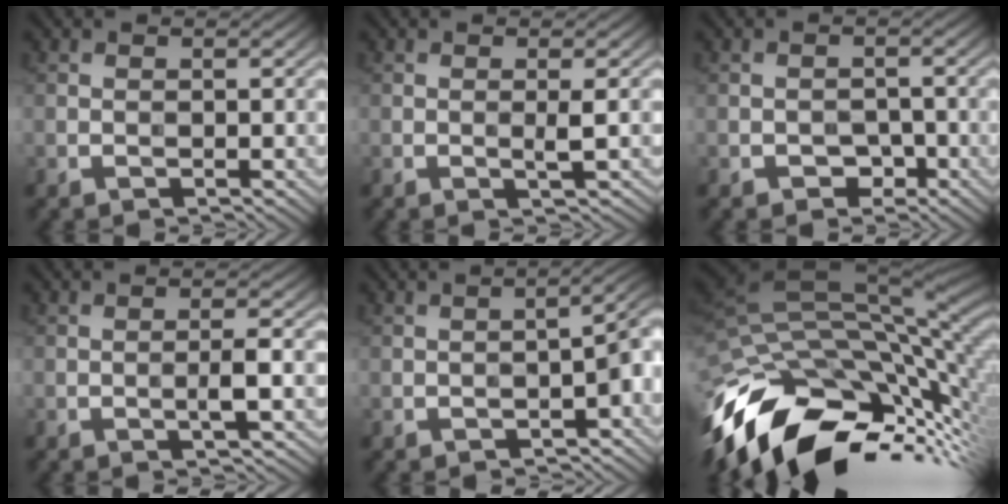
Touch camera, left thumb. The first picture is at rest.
{"total": 1.6, "force": [0.0, -0.3, 1.5], "torque": [-0.033, 0.006, -0.001]}
{"total": 2.4, "force": [-1.4, 1.6, 1.2], "torque": [-0.016, 0.004, -0.022]}
{"total": 2.5, "force": [-0.7, 0.0, 2.4], "torque": [-0.043, 0.013, -0.015]}
{"total": 5.1, "force": [-2.2, 1.7, 4.2], "torque": [-0.051, 0.001, -0.026]}
{"total": 16.8, "force": [-7.1, 9.2, 12.1], "torque": [-0.248, -0.026, -0.113]}